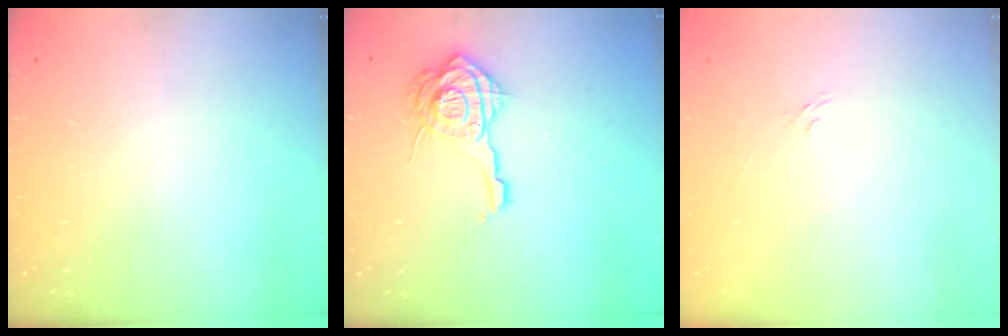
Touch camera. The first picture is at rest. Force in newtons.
{"total": 13.5, "press": 13.4, "slide": 1.6}
{"total": 2.7, "press": 2.4, "slide": 1.1}